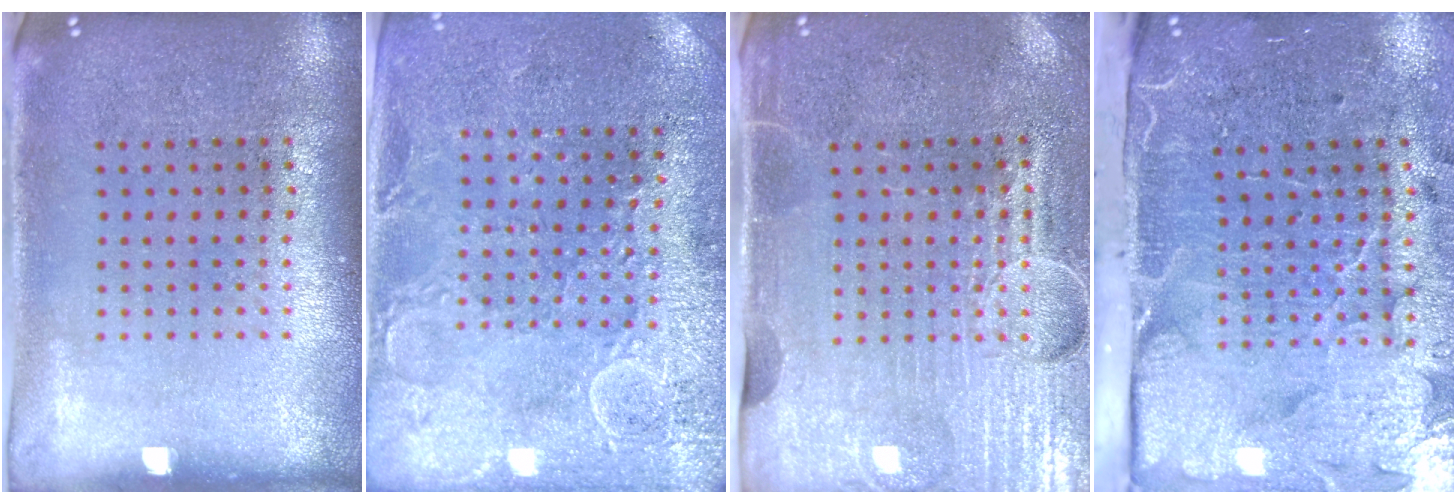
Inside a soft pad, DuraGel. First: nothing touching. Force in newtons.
{"total": 2.8, "press": 2.7, "slide": 0.7}
{"total": 4.5, "press": 4.0, "slide": 1.9}
{"total": 5.1, "press": 4.0, "slide": 3.1}